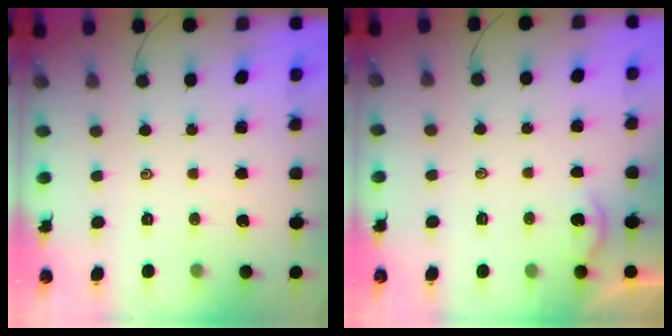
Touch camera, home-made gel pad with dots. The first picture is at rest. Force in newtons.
{"total": 1.2, "press": 1.2, "slide": 0.2}